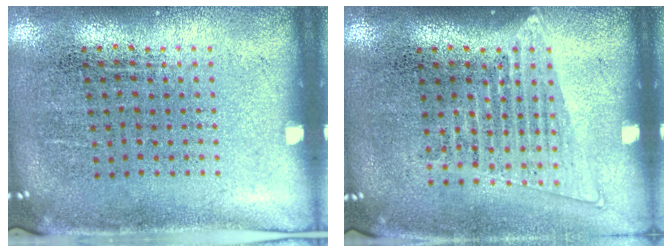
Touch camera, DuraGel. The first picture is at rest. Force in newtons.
{"total": 1.4, "press": 1.2, "slide": 0.7}